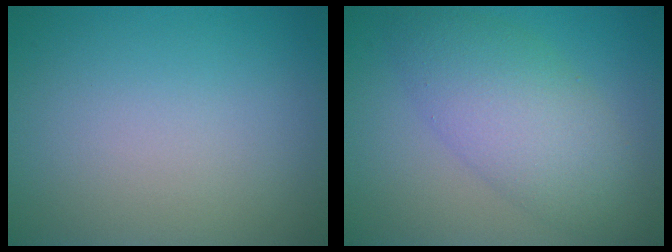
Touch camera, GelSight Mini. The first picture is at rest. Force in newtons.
{"total": 6.2, "press": 6.2, "slide": 0.2}